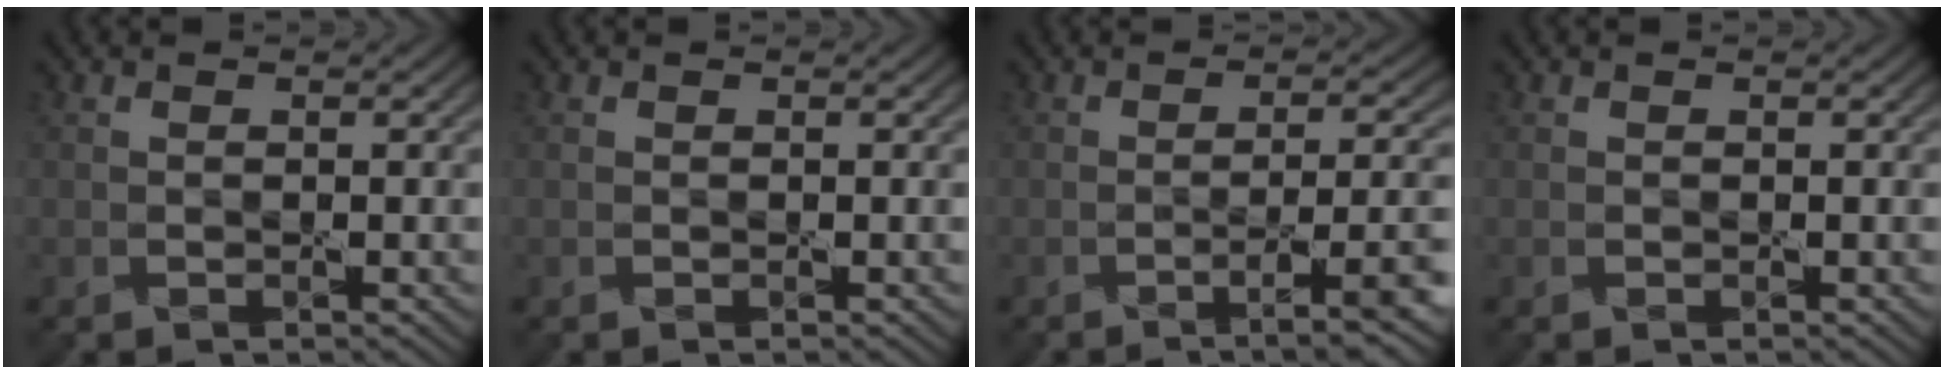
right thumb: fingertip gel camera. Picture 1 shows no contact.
{"total": 0.0}
{"total": 7.2, "force": [-3.3, 2.0, 6.1], "torque": [-0.083, -0.002, -0.050]}
{"total": 0.0}